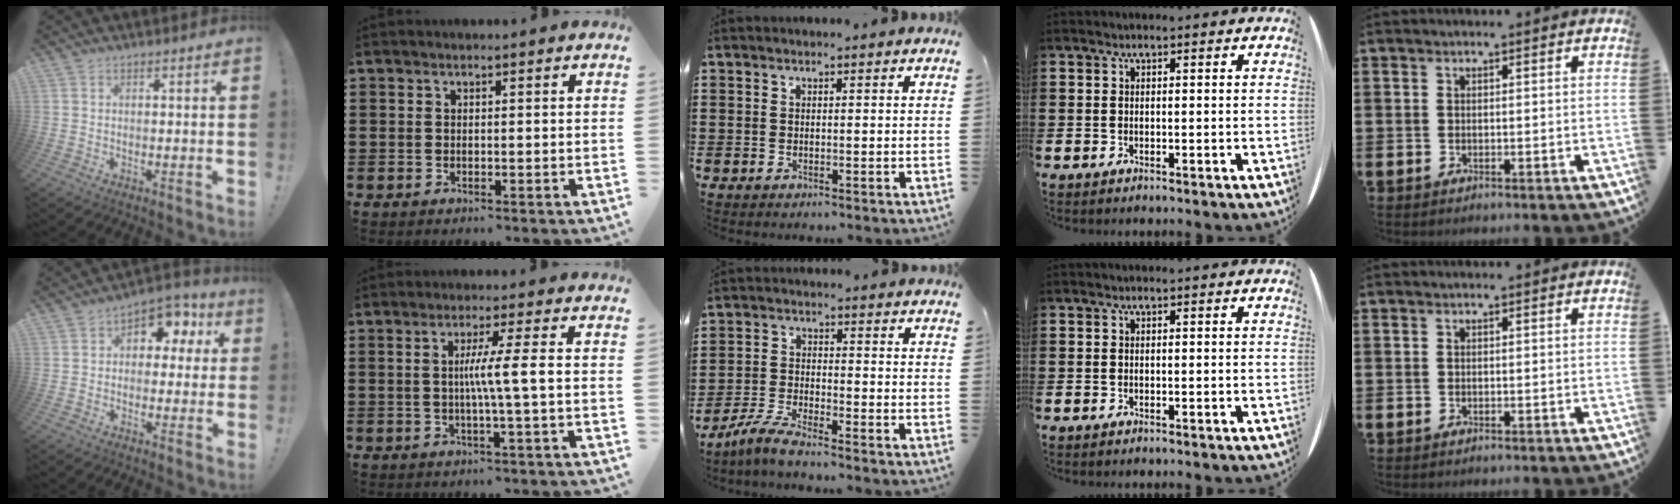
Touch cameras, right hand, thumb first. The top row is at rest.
{"thumb": {"total": 7.6, "force": [2.6, 6.0, 3.9], "torque": [-0.042, -0.015, 0.049]}, "index": {"total": 5.2, "force": [-0.2, -0.8, 5.2], "torque": [-0.094, -0.010, -0.009]}, "middle": {"total": 5.2, "force": [-4.8, 0.2, 2.1], "torque": [-0.057, -0.007, -0.098]}}